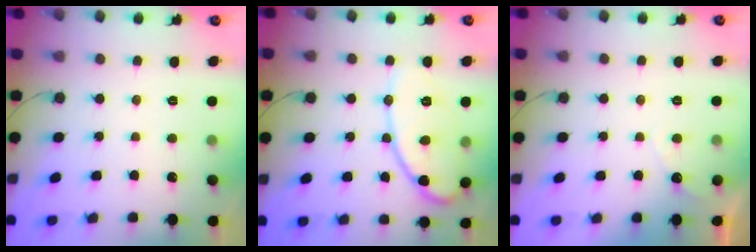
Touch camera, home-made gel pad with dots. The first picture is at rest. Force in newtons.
{"total": 11.9, "press": 11.8, "slide": 0.5}
{"total": 2.3, "press": 2.3, "slide": 0.1}